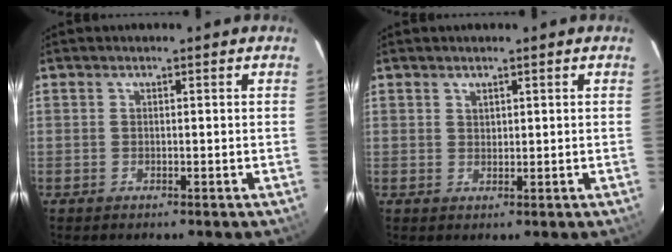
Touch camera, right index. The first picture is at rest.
{"total": 2.3, "force": [1.2, 1.8, 0.7], "torque": [-0.005, 0.004, 0.023]}